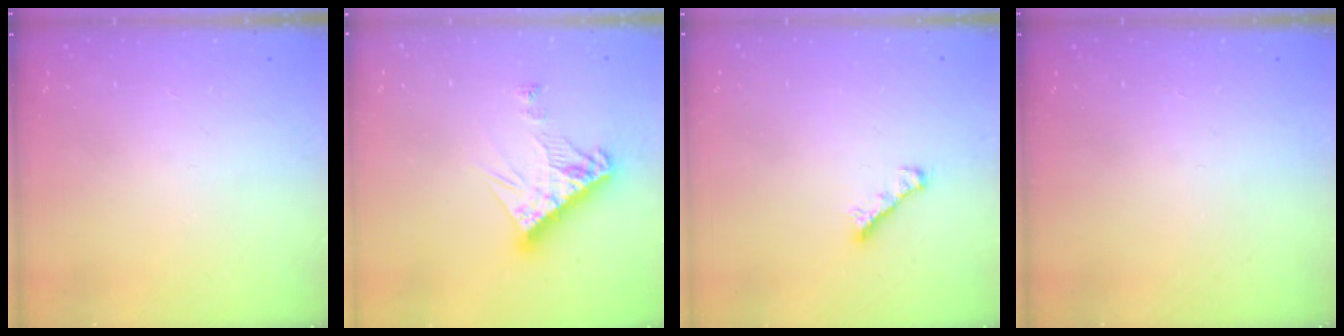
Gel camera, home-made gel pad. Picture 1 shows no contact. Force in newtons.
{"total": 11.6, "press": 11.6, "slide": 1.0}
{"total": 1.9, "press": 1.8, "slide": 0.6}
{"total": 0.0}